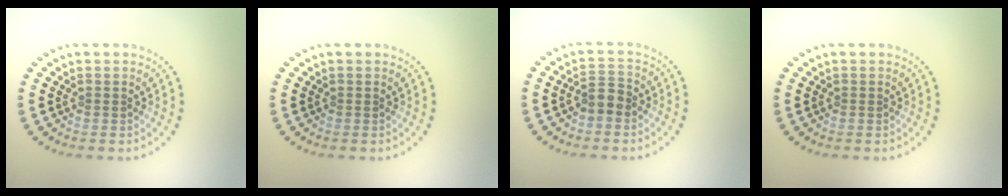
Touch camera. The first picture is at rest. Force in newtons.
{"total": 0.0}
{"total": 2.0, "press": 1.8, "slide": 0.9}
{"total": 0.0}